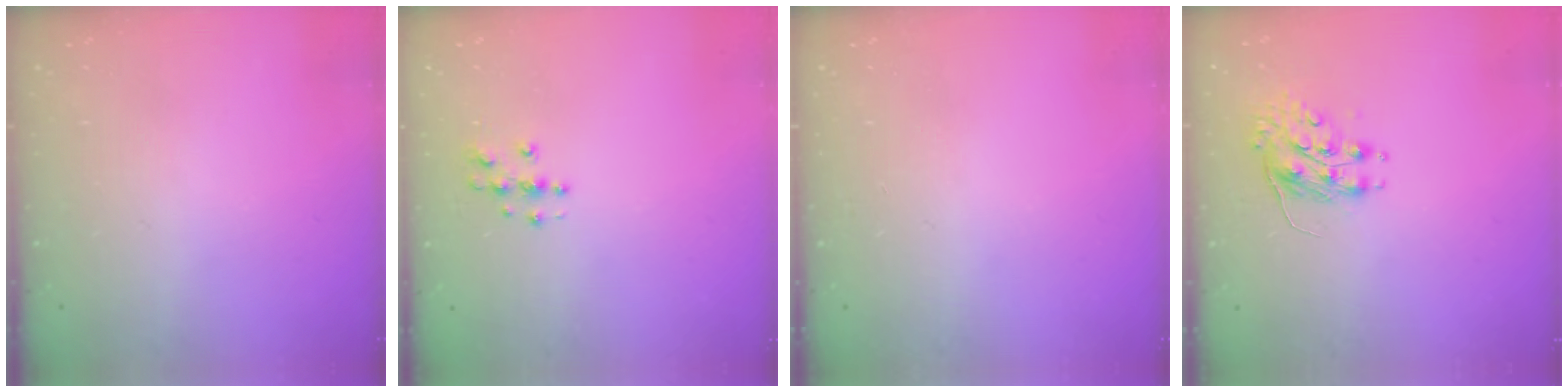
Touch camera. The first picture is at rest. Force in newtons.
{"total": 3.8, "press": 3.8, "slide": 0.3}
{"total": 0.0}
{"total": 8.0, "press": 8.0, "slide": 0.2}